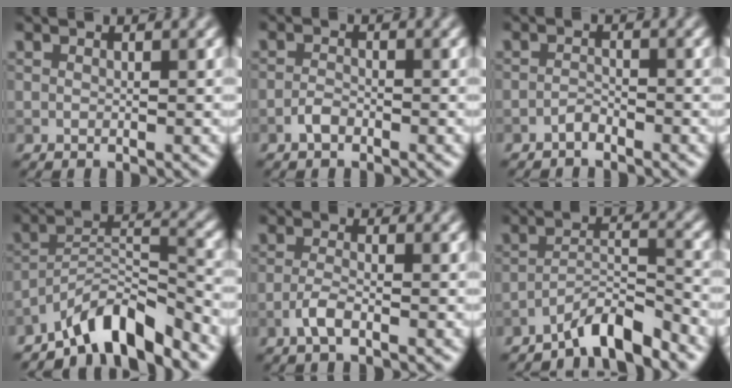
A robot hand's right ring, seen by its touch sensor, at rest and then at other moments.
{"total": 1.2, "force": [-0.9, 0.5, 0.7], "torque": [-0.016, 0.003, -0.020]}
{"total": 1.0, "force": [-0.9, 0.3, 0.4], "torque": [-0.007, 0.003, -0.019]}
{"total": 7.0, "force": [-5.8, 1.4, 3.5], "torque": [-0.051, 0.008, -0.109]}
{"total": 2.0, "force": [-1.1, 0.6, 1.5], "torque": [-0.033, 0.003, -0.027]}
{"total": 4.7, "force": [-4.0, 0.7, 2.4], "torque": [-0.036, 0.008, -0.078]}